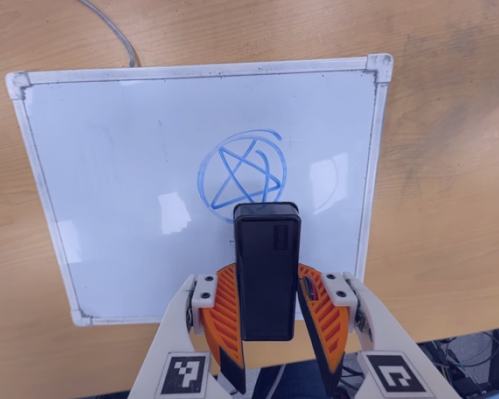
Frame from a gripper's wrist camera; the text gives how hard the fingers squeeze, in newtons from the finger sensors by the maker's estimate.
{"total": 5.1, "left": 4.7, "right": 5.5}